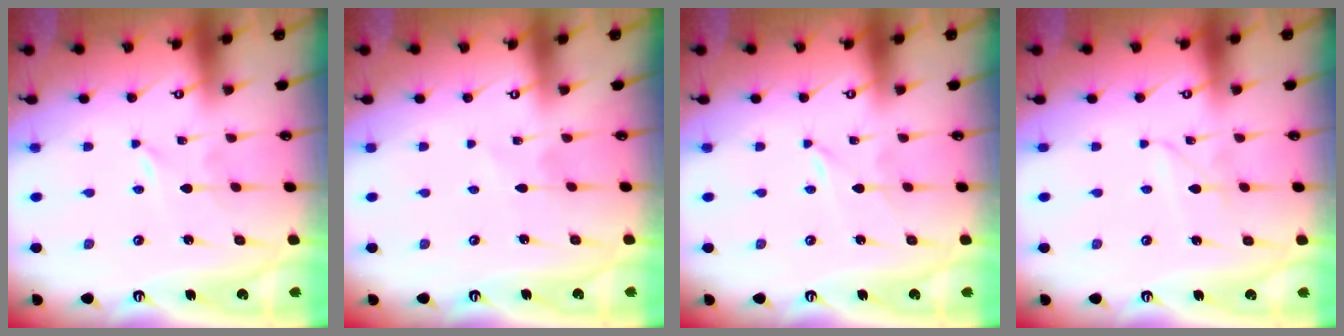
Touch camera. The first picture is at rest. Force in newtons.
{"total": 2.6, "press": 2.6, "slide": 0.3}
{"total": 0.0}
{"total": 2.2, "press": 2.2, "slide": 0.2}